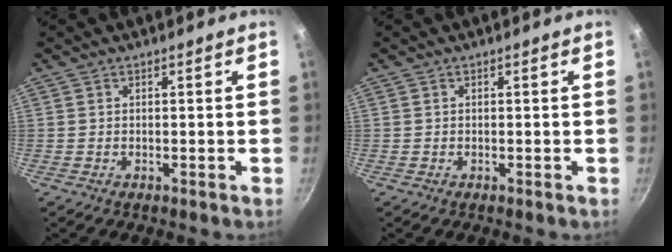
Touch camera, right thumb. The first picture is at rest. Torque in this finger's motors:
{"motor_torque": [-0.48, 0.50, -0.16, 0.15, 0.00]}